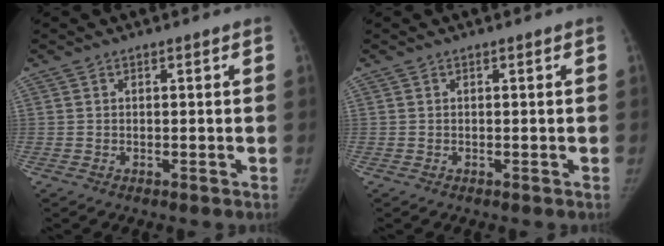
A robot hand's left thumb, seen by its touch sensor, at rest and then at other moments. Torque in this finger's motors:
{"motor_torque": [0.02, 0.01, 0.32, -0.34, 0.02]}